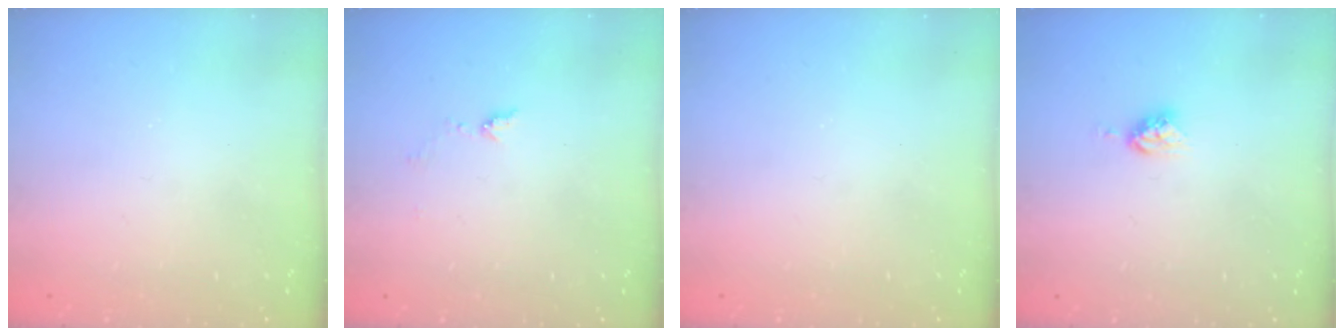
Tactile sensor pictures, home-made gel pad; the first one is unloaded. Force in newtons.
{"total": 4.6, "press": 4.5, "slide": 0.5}
{"total": 0.0}
{"total": 4.9, "press": 4.8, "slide": 0.4}